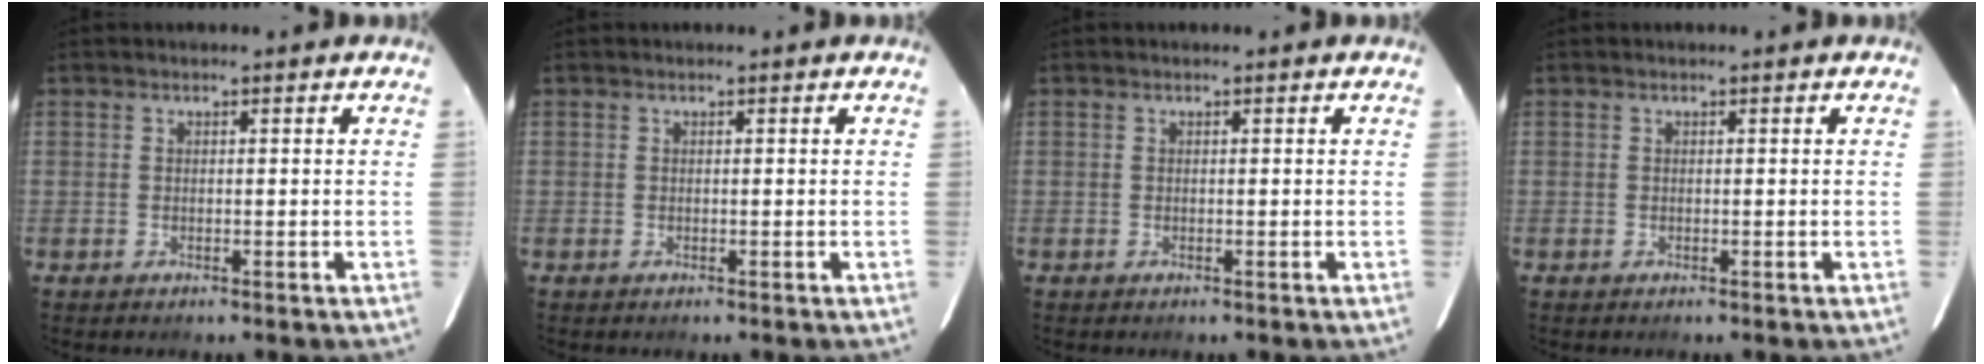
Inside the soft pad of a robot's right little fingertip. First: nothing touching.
{"total": 0.0}
{"total": 0.0}
{"total": 0.0}